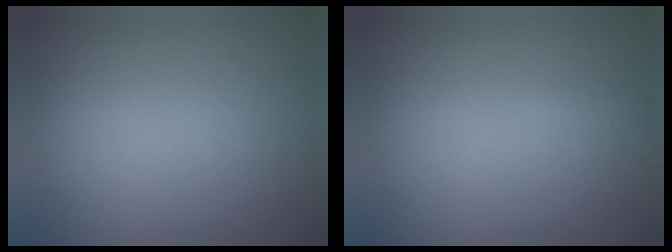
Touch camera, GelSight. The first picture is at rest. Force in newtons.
{"total": 1.1}